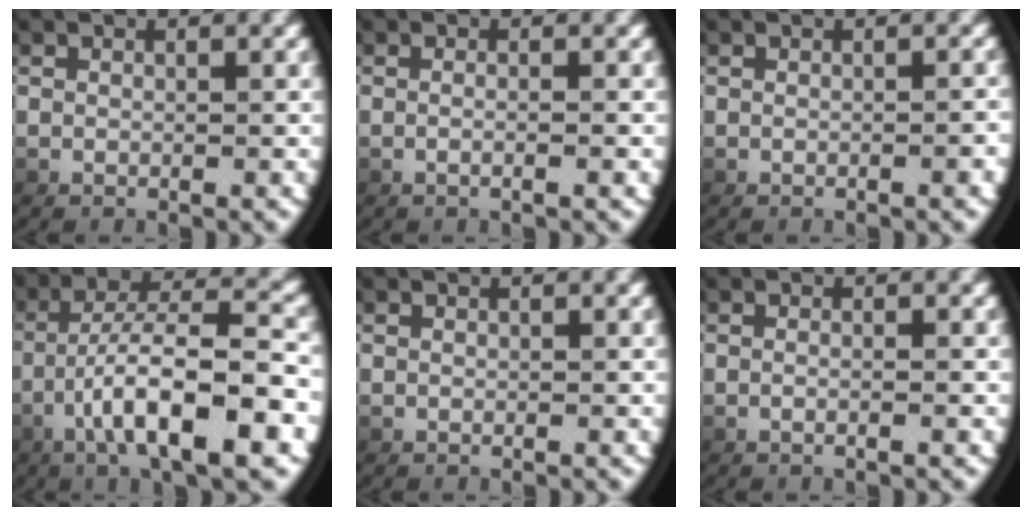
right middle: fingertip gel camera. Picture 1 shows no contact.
{"total": 1.1, "force": [-0.8, -0.1, 0.8], "torque": [-0.018, 0.002, -0.014]}
{"total": 0.5, "force": [-0.4, 0.0, 0.3], "torque": [0.000, 0.012, -0.013]}
{"total": 8.3, "force": [-2.4, 2.4, 7.5], "torque": [-0.131, 0.001, -0.031]}
{"total": 0.0}
{"total": 0.9, "force": [-0.7, 0.1, 0.5], "torque": [-0.011, 0.004, -0.014]}